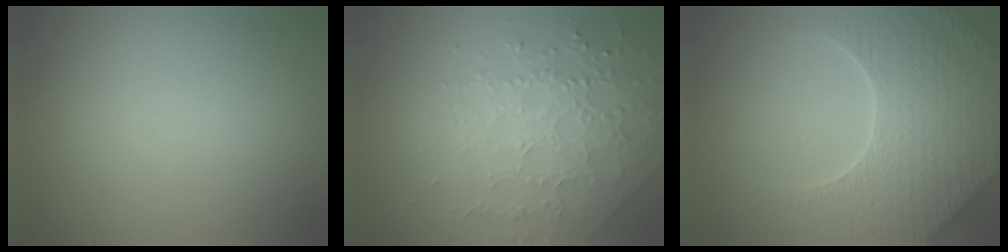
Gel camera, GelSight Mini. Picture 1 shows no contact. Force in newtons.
{"total": 3.9, "press": 3.8, "slide": 0.7}
{"total": 7.9, "press": 7.6, "slide": 2.2}